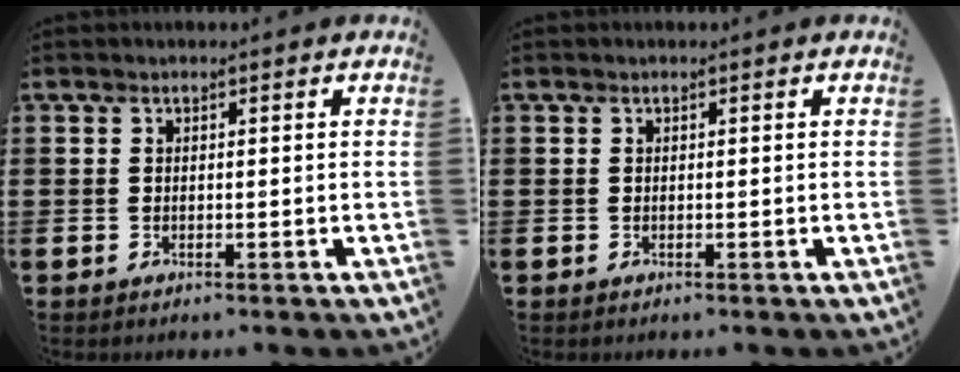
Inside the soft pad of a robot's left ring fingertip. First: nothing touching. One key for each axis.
{"total": 0.0}